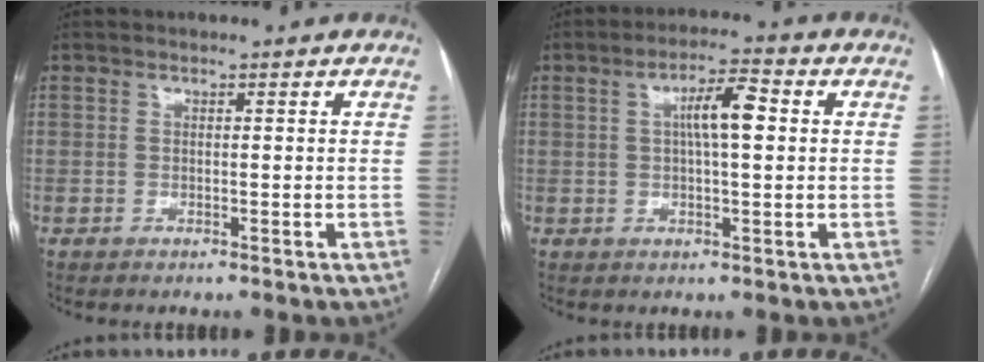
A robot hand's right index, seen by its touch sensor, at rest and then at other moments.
{"total": 6.5, "force": [1.3, 1.3, 6.2], "torque": [-0.109, 0.017, 0.020]}